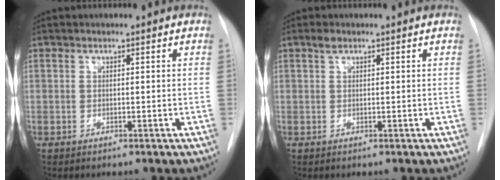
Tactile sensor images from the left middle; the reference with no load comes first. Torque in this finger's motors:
{"motor_torque": [0.27, -0.10, -0.13, -0.04]}